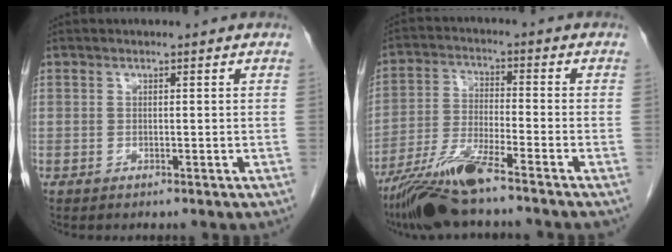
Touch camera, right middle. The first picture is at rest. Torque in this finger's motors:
{"motor_torque": [0.95, -0.93, 0.16, 0.07]}